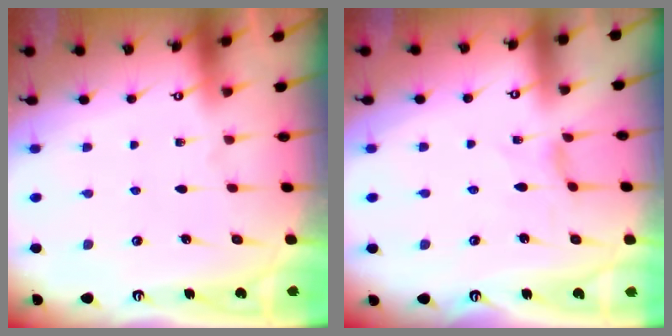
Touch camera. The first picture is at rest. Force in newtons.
{"total": 1.1, "press": 1.1, "slide": 0.2}